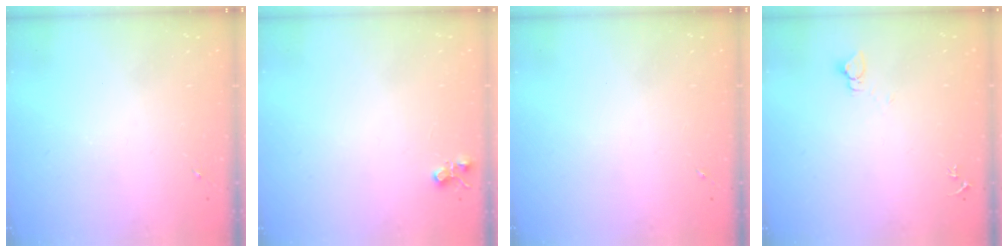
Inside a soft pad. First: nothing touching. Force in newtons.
{"total": 4.8, "press": 4.8, "slide": 0.7}
{"total": 0.0}
{"total": 2.7, "press": 2.7, "slide": 0.2}